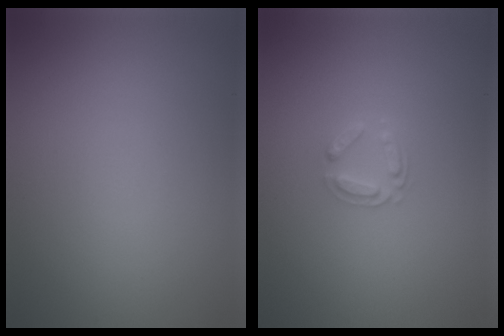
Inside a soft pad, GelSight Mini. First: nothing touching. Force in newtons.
{"total": 1.9, "press": 1.9, "slide": 0.3}